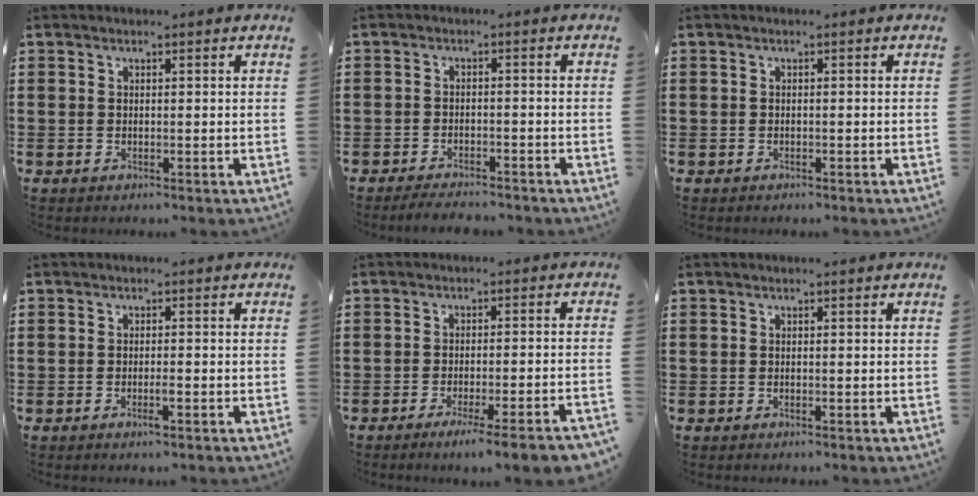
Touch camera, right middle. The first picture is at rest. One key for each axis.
{"total": 2.6, "fx": -2.6, "fy": 0.1, "fz": 0.2, "tx": -0.010, "ty": -0.003, "tz": -0.053}
{"total": 0.0}
{"total": 1.4, "fx": -0.7, "fy": 0.2, "fz": 1.2, "tx": -0.022, "ty": -0.002, "tz": -0.012}
{"total": 4.6, "fx": -3.5, "fy": -0.6, "fz": 2.9, "tx": -0.044, "ty": -0.016, "tz": -0.061}
{"total": 0.0}